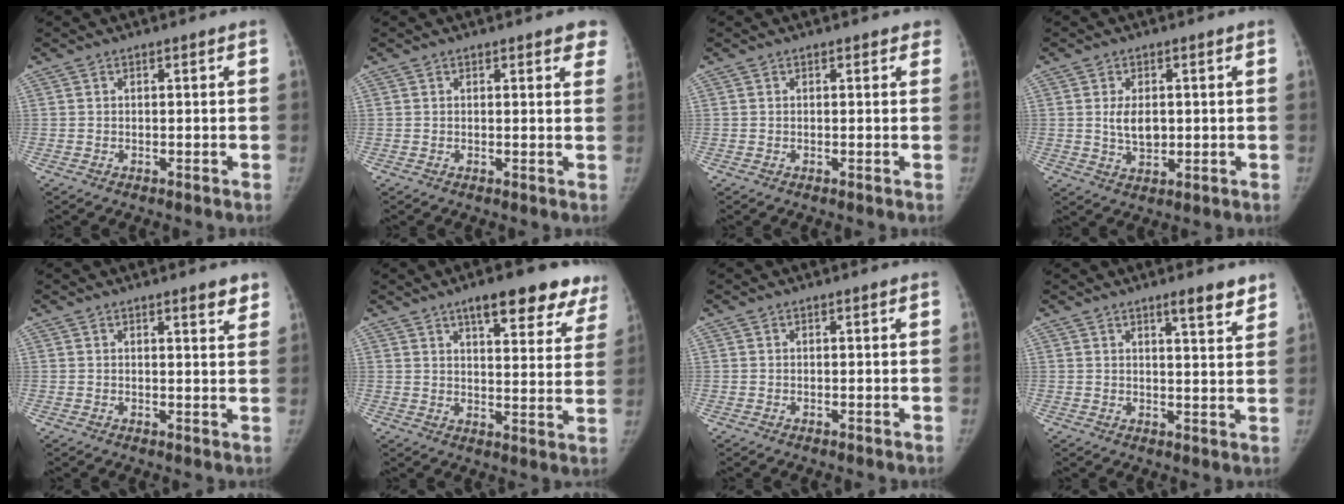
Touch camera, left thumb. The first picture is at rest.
{"total": 3.9, "force": [2.9, 1.4, 2.3], "torque": [0.002, -0.007, 0.023]}
{"total": 1.1, "force": [0.8, 0.7, 0.4], "torque": [0.012, 0.000, 0.002]}
{"total": 5.1, "force": [0.4, 3.2, 3.9], "torque": [-0.057, -0.007, 0.013]}
{"total": 3.3, "force": [2.4, 0.8, 2.1], "torque": [-0.015, -0.014, 0.028]}
{"total": 16.1, "force": [11.1, 5.5, 10.3], "torque": [-0.081, -0.042, 0.137]}
{"total": 0.0}
{"total": 5.5, "force": [4.0, 0.9, 3.6], "torque": [-0.039, -0.028, 0.054]}